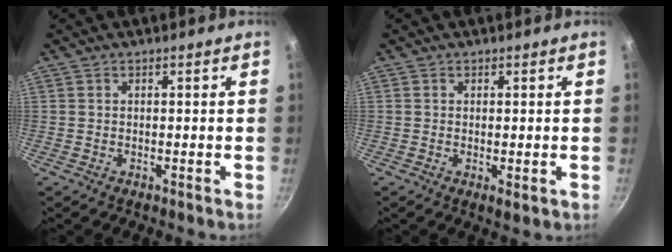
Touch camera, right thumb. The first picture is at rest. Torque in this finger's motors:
{"motor_torque": [-0.48, -0.14, -0.14, 0.00, 0.03]}